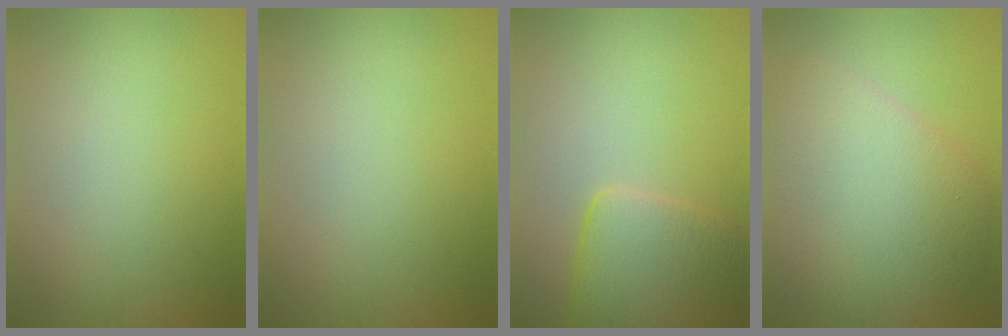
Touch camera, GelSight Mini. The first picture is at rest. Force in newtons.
{"total": 0.0}
{"total": 5.7, "press": 5.7, "slide": 0.7}
{"total": 9.4, "press": 9.4, "slide": 0.7}